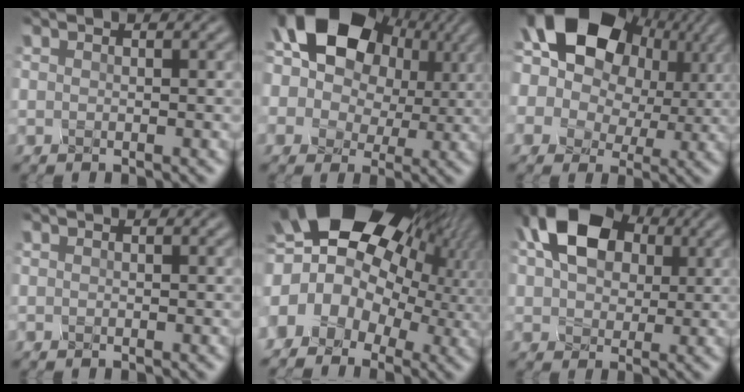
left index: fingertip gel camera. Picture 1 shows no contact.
{"total": 10.7, "force": [3.9, 7.7, 6.3], "torque": [-0.134, 0.018, 0.087]}
{"total": 12.0, "force": [4.8, 8.3, 7.3], "torque": [-0.152, 0.022, 0.102]}
{"total": 0.0}
{"total": 14.0, "force": [2.9, 10.3, 9.1], "torque": [-0.175, 0.018, 0.085]}
{"total": 7.0, "force": [2.8, 5.0, 4.1], "torque": [-0.103, 0.016, 0.066]}